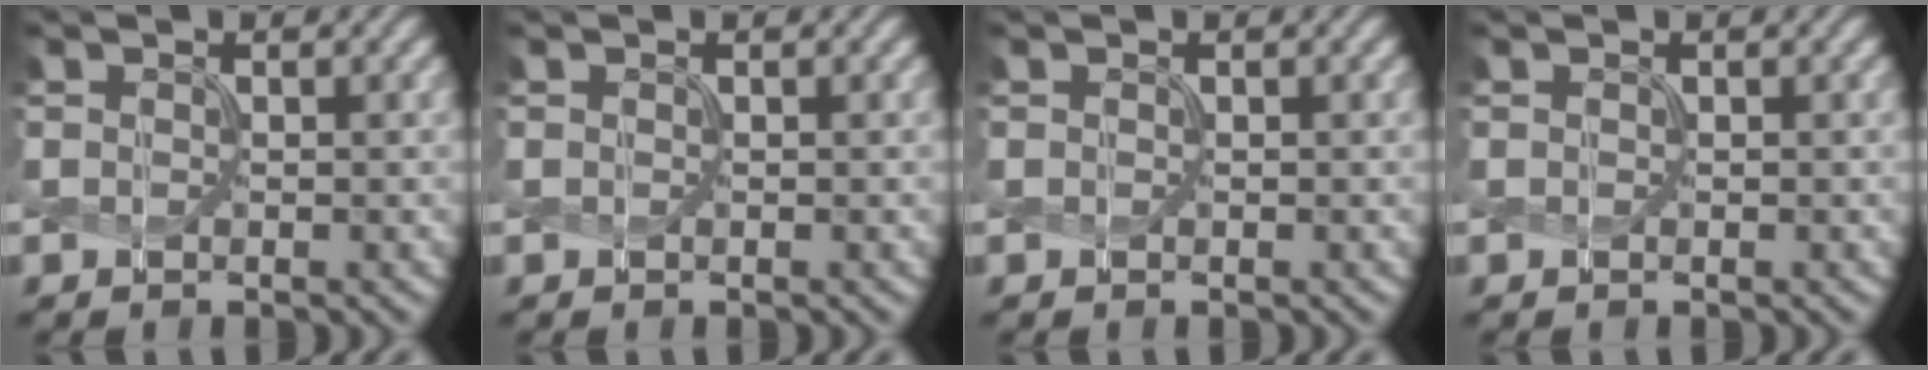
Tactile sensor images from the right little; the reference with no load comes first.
{"total": 0.0}
{"total": 0.0}
{"total": 0.0}